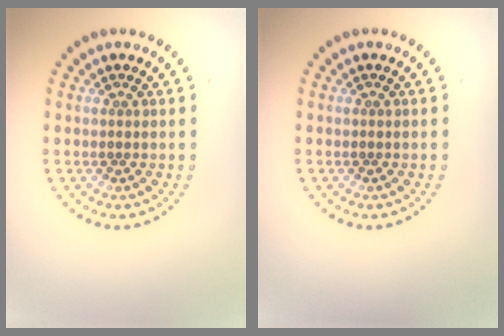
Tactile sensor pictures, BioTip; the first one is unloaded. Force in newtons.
{"total": 0.0}